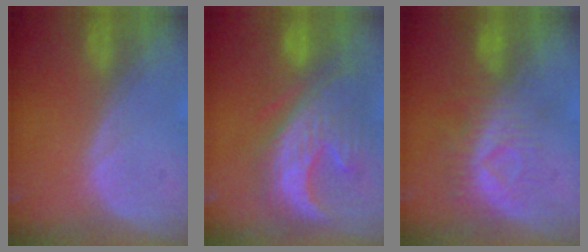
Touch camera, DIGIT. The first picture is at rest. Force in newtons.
{"total": 11.1, "press": 10.7, "slide": 2.9}
{"total": 8.3, "press": 7.4, "slide": 3.7}